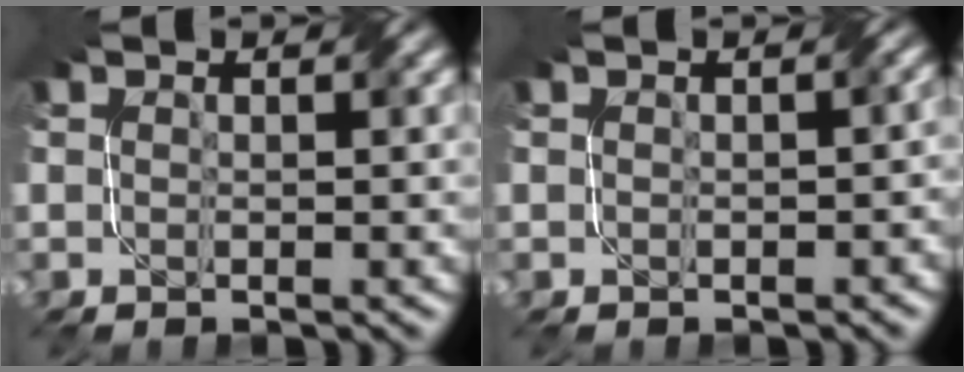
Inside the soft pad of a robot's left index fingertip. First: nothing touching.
{"total": 1.1, "force": [-0.1, 0.5, 1.0], "torque": [-0.012, -0.001, -0.001]}